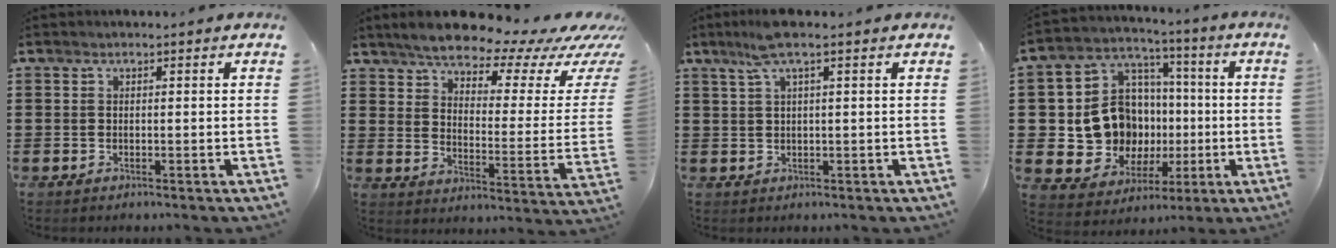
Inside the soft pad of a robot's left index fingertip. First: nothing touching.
{"total": 8.0, "force": [7.2, 1.7, 3.1], "torque": [-0.073, -0.056, 0.117]}
{"total": 3.8, "force": [1.9, 0.2, 3.3], "torque": [-0.075, -0.002, 0.031]}
{"total": 12.5, "force": [-0.6, 11.4, 5.3], "torque": [-0.135, 0.000, -0.002]}